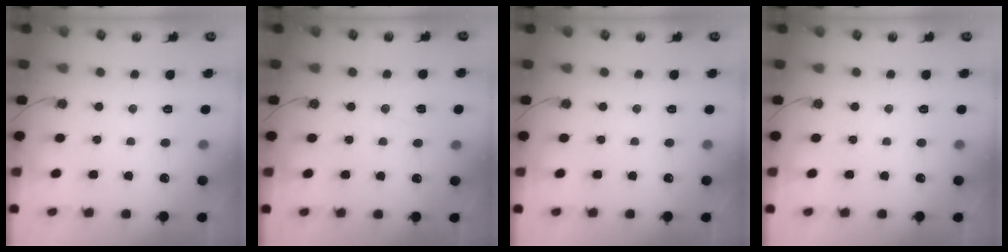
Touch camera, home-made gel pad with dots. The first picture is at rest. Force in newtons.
{"total": 6.9, "press": 5.7, "slide": 3.8}
{"total": 0.0}
{"total": 0.0}